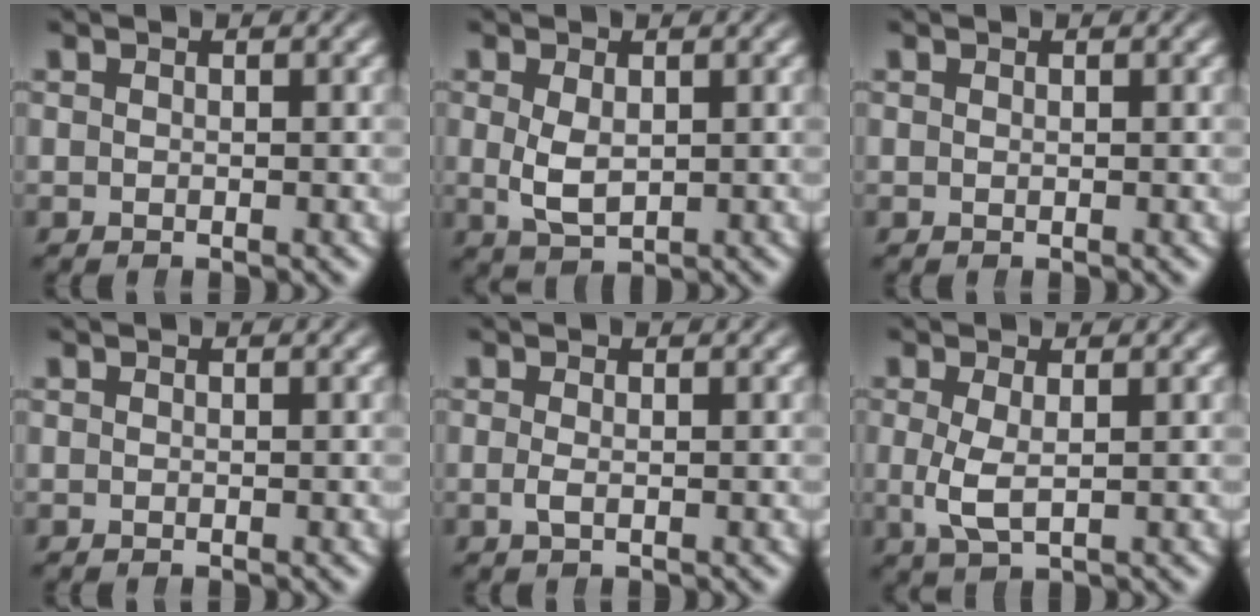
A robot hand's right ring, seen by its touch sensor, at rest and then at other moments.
{"total": 2.7, "force": [0.1, 1.8, 2.1], "torque": [-0.057, -0.020, 0.017]}
{"total": 0.0}
{"total": 0.0}
{"total": 0.7, "force": [-0.4, -0.2, 0.6], "torque": [-0.026, -0.018, -0.001]}
{"total": 2.7, "force": [-0.2, 1.2, 2.4], "torque": [-0.072, -0.023, 0.009]}